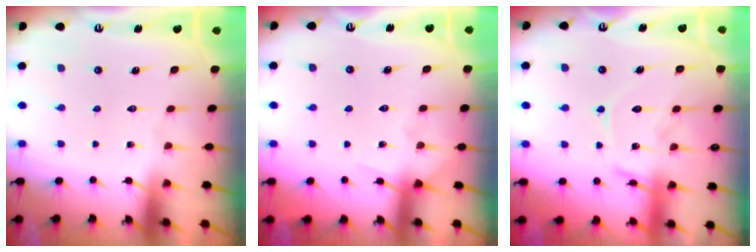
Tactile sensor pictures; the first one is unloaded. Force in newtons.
{"total": 5.7, "press": 5.6, "slide": 0.7}
{"total": 13.2, "press": 13.2, "slide": 1.2}